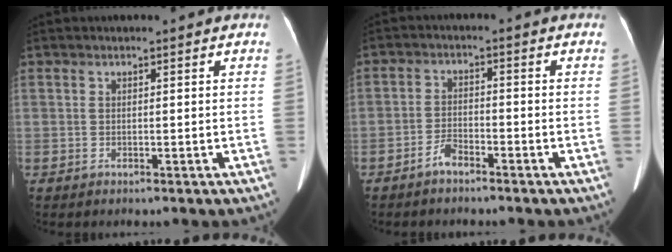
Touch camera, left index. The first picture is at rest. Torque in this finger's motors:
{"motor_torque": [0.02, 0.07, -0.03, 0.00]}